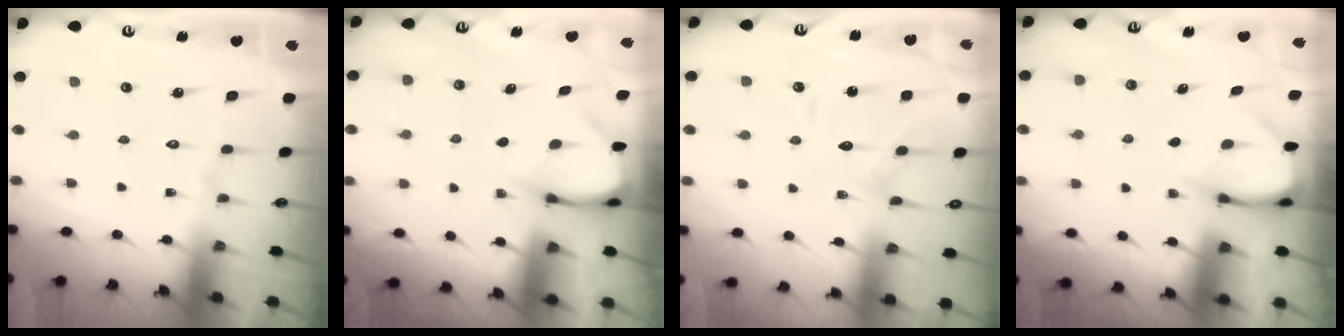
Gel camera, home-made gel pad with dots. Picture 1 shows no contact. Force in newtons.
{"total": 3.8, "press": 3.7, "slide": 0.3}
{"total": 10.3, "press": 10.3, "slide": 0.7}
{"total": 3.6, "press": 3.6, "slide": 0.3}